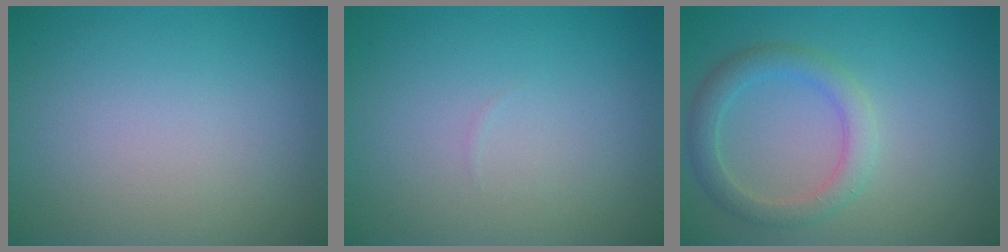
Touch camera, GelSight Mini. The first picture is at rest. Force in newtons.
{"total": 0.0}
{"total": 3.0, "press": 3.0, "slide": 0.1}